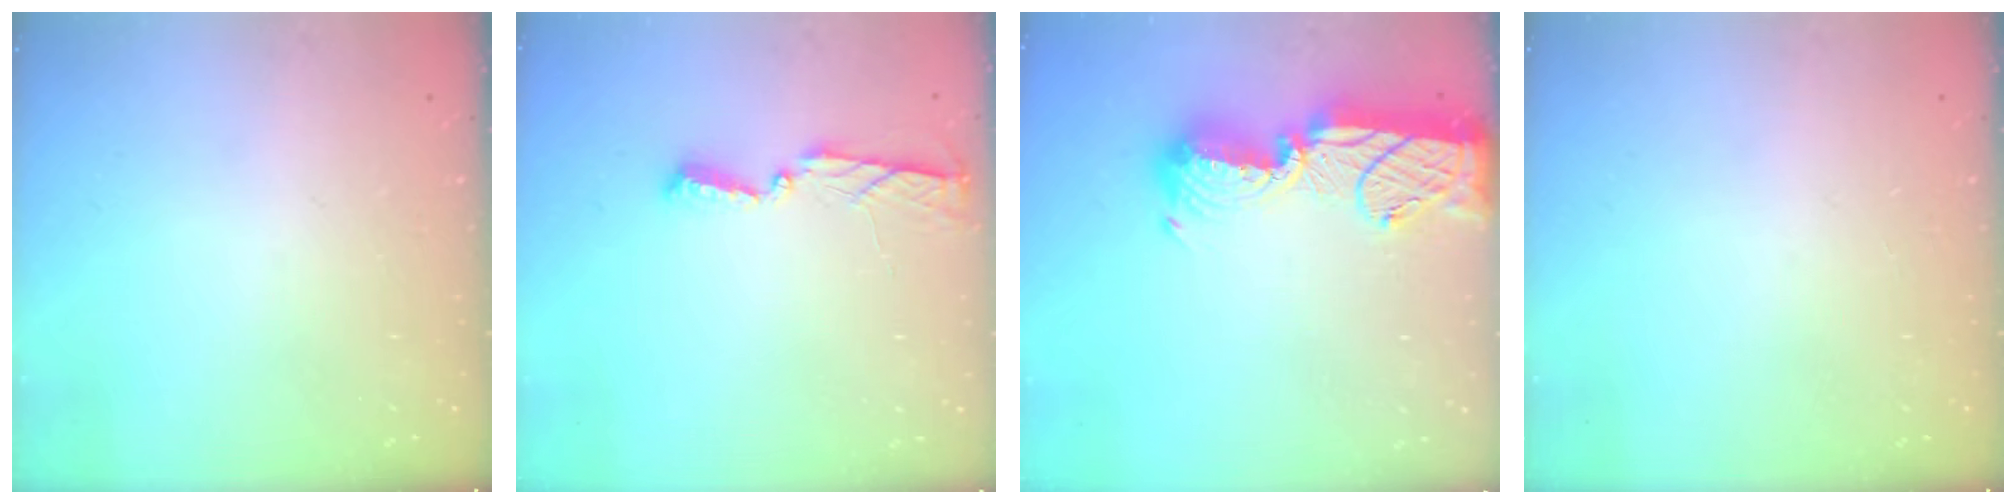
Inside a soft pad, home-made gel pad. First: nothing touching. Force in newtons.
{"total": 4.0, "press": 4.0, "slide": 0.5}
{"total": 17.8, "press": 17.8, "slide": 1.2}
{"total": 0.0}